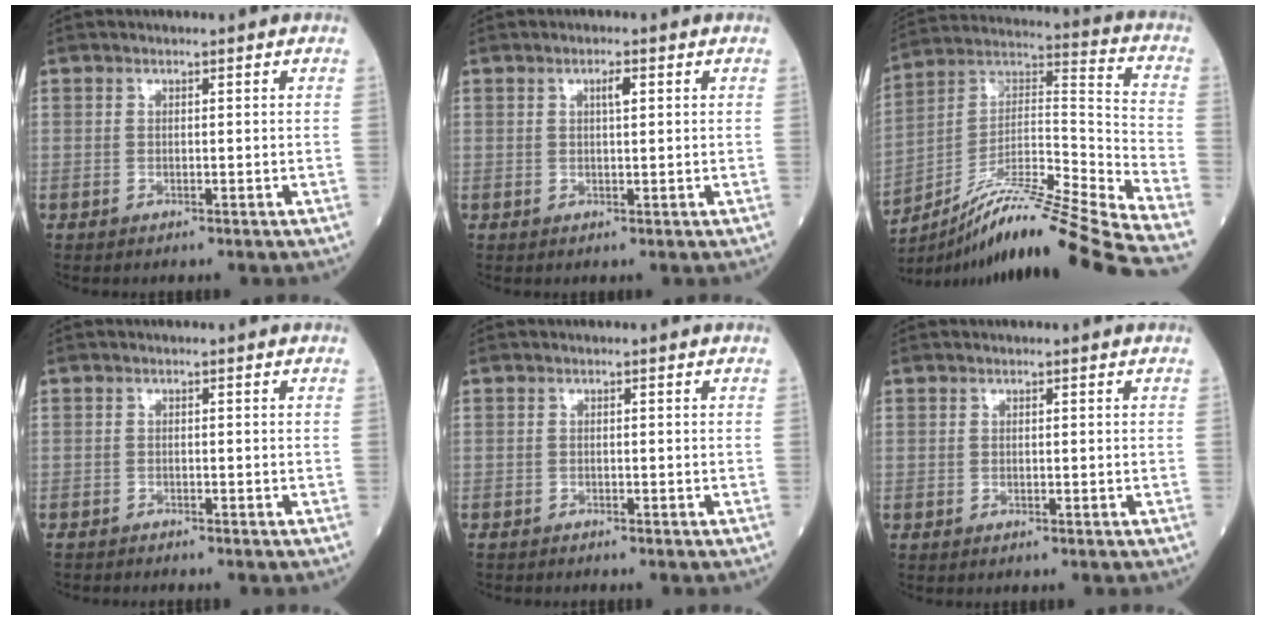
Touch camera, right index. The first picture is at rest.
{"total": 1.7, "force": [0.6, 0.3, 1.6], "torque": [-0.026, 0.001, 0.009]}
{"total": 23.9, "force": [-19.9, -2.4, 13.0], "torque": [-0.193, 0.004, -0.338]}
{"total": 2.2, "force": [-2.1, 0.1, 0.2], "torque": [-0.004, -0.006, -0.036]}
{"total": 1.5, "force": [-1.5, 0.1, 0.1], "torque": [-0.005, -0.004, -0.026]}
{"total": 0.0}